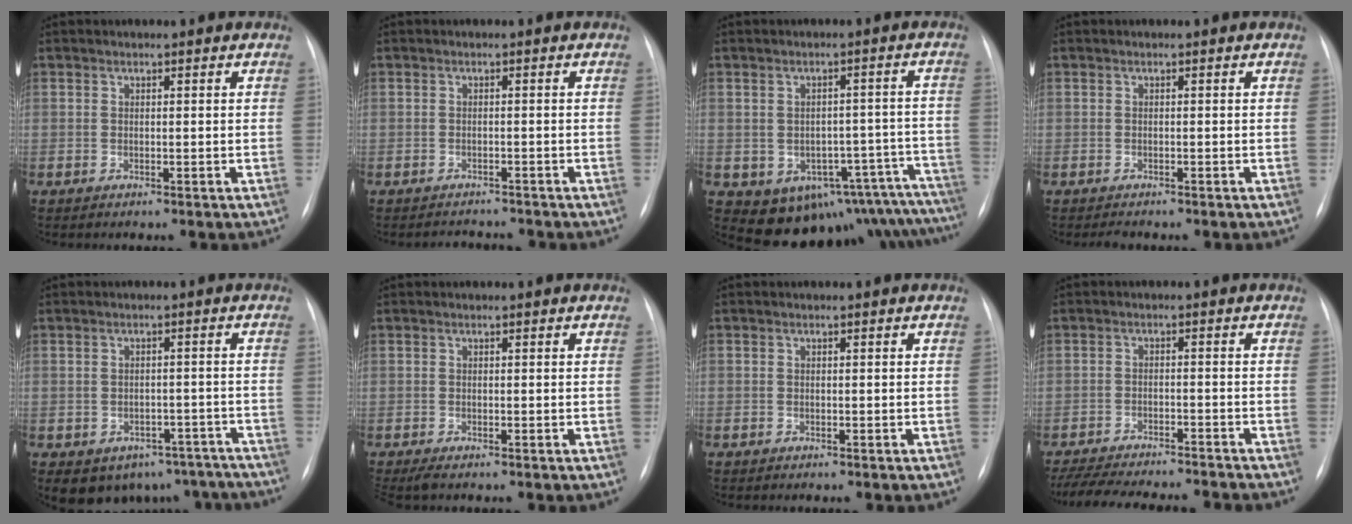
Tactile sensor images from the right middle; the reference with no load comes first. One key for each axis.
{"total": 2.7, "fx": -2.6, "fy": 0.7, "fz": -0.2, "tx": 0.004, "ty": -0.002, "tz": -0.035}
{"total": 16.4, "fx": -12.4, "fy": 8.5, "fz": 6.5, "tx": -0.041, "ty": 0.057, "tz": -0.130}
{"total": 1.0, "fx": -1.0, "fy": 0.3, "fz": 0.3, "tx": -0.007, "ty": -0.004, "tz": -0.013}
{"total": 12.4, "fx": -9.4, "fy": 7.5, "fz": 3.2, "tx": -0.032, "ty": 0.022, "tz": -0.100}
{"total": 2.2, "fx": -1.7, "fy": 0.5, "fz": 1.3, "tx": -0.023, "ty": -0.008, "tz": -0.026}
{"total": 0.7, "fx": -0.5, "fy": 0.4, "fz": 0.1, "tx": -0.008, "ty": 0.004, "tz": -0.010}
{"total": 18.1, "fx": -16.4, "fy": 2.9, "fz": 7.0, "tx": -0.162, "ty": -0.021, "tz": -0.232}